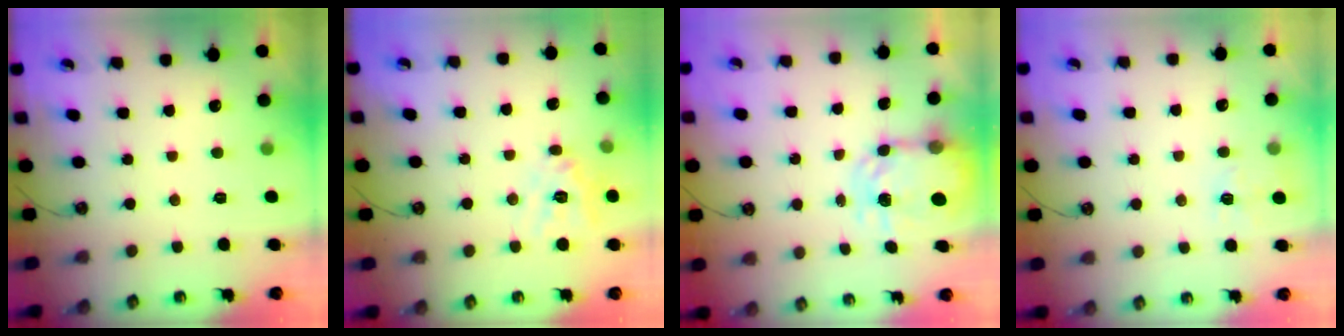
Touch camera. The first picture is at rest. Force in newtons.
{"total": 11.4, "press": 11.3, "slide": 1.5}
{"total": 6.2, "press": 6.1, "slide": 0.5}
{"total": 3.4, "press": 3.4, "slide": 0.4}